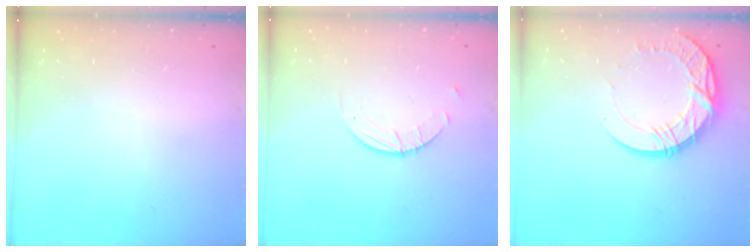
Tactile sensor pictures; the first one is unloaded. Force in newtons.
{"total": 2.6, "press": 2.6, "slide": 0.2}
{"total": 14.4, "press": 14.4, "slide": 1.4}